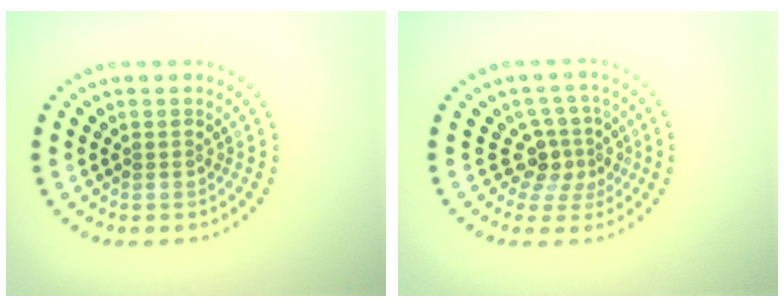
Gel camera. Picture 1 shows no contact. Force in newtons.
{"total": 3.0, "press": 2.2, "slide": 2.1}